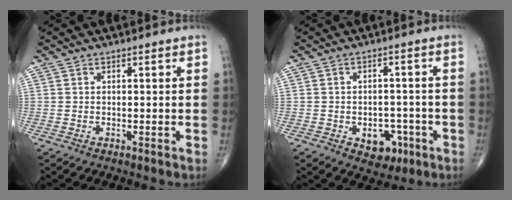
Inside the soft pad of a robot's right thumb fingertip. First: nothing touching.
{"total": 6.7, "force": [-2.6, 4.7, 3.9], "torque": [-0.021, 0.020, -0.027]}